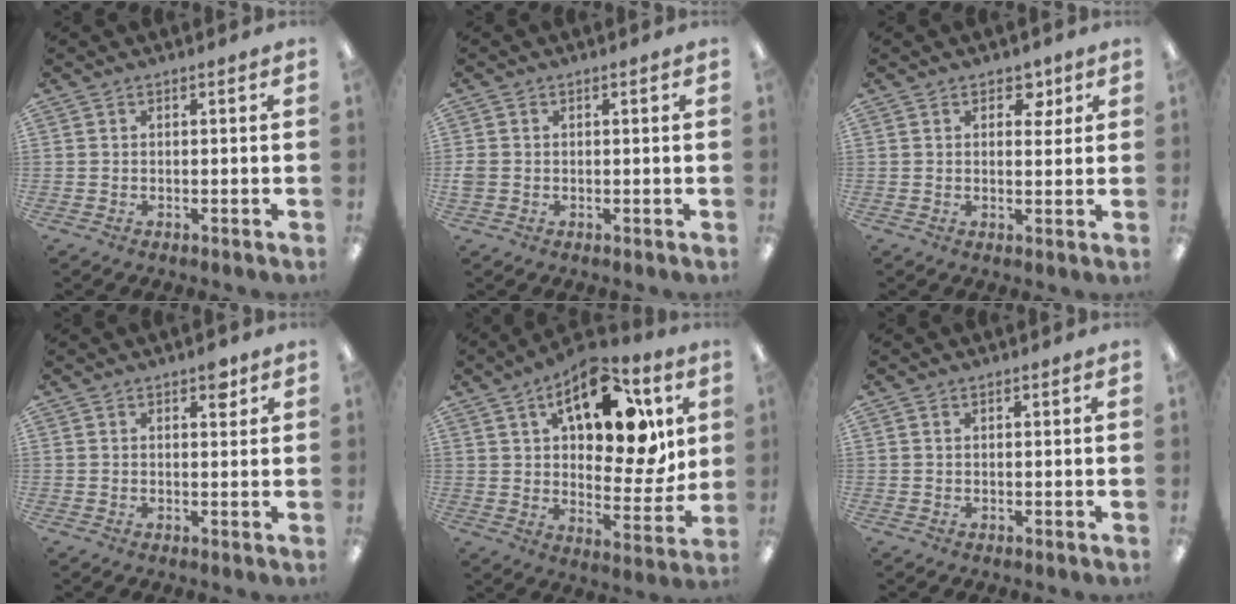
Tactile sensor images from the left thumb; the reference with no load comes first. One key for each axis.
{"total": 1.8, "fx": -0.4, "fy": 1.5, "fz": 1.0, "tx": -0.017, "ty": 0.004, "tz": -0.007}
{"total": 4.9, "fx": 2.6, "fy": 2.7, "fz": 3.2, "tx": -0.021, "ty": -0.012, "tz": 0.035}
{"total": 3.5, "fx": 2.2, "fy": 1.8, "fz": 2.2, "tx": -0.007, "ty": -0.011, "tz": 0.029}
{"total": 20.5, "fx": 9.6, "fy": 9.9, "fz": 15.2, "tx": -0.203, "ty": -0.037, "tz": 0.153}
{"total": 0.5, "fx": 0.3, "fy": 0.2, "fz": 0.4, "tx": -0.008, "ty": 0.002, "tz": 0.005}